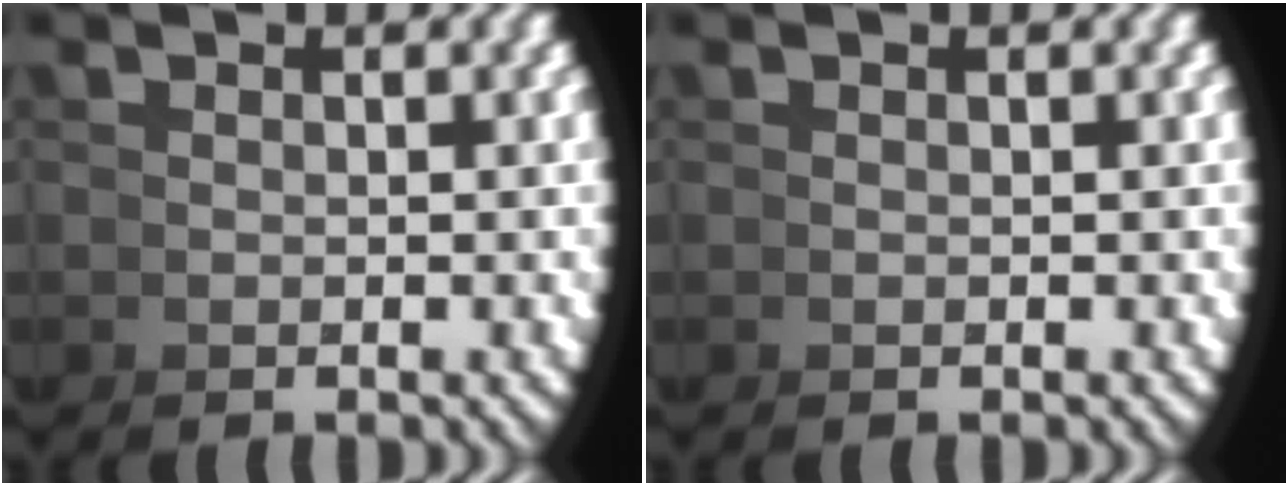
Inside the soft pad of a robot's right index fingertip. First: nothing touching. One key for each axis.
{"total": 0.0}